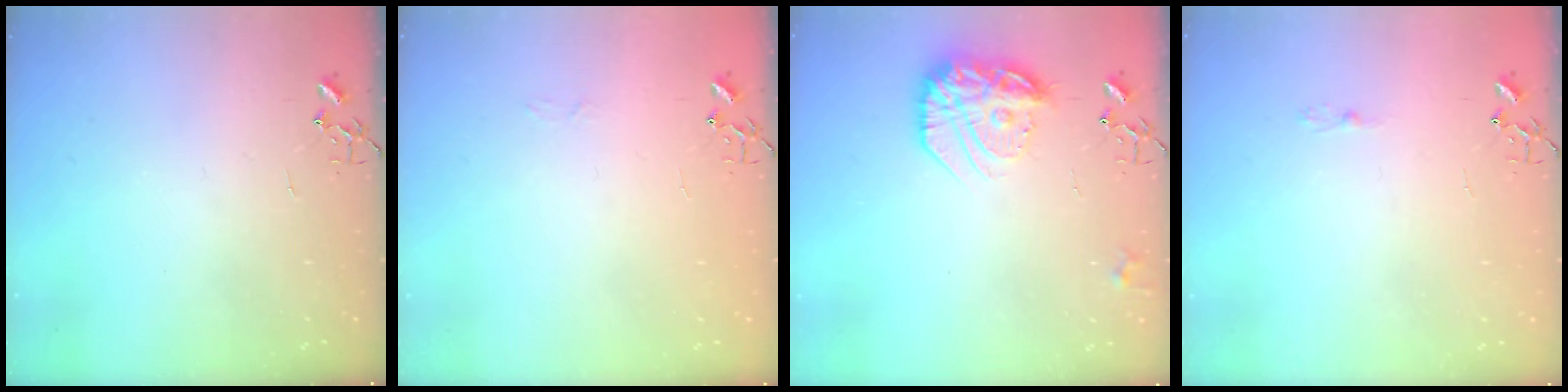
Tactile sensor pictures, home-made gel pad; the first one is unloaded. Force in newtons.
{"total": 3.0, "press": 3.0, "slide": 0.3}
{"total": 17.3, "press": 17.3, "slide": 1.3}
{"total": 2.5, "press": 2.5, "slide": 0.3}